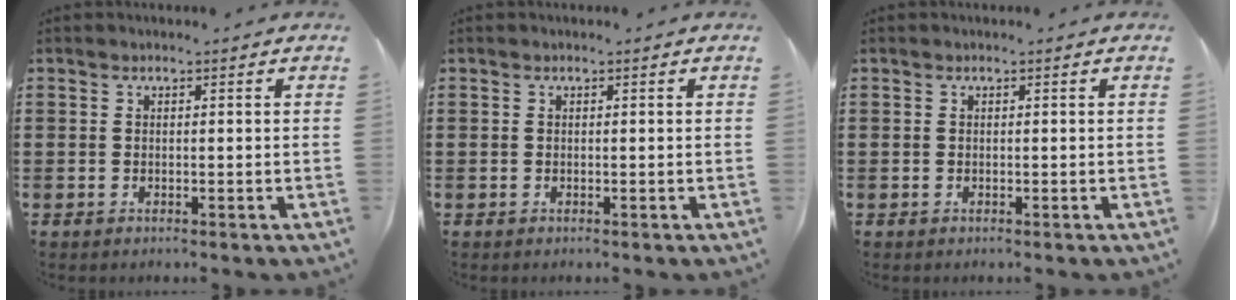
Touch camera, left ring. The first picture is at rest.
{"total": 0.0}
{"total": 0.0}